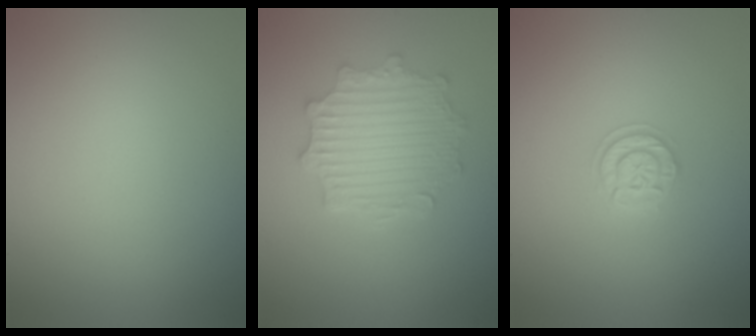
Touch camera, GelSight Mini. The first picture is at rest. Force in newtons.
{"total": 4.9, "press": 4.0, "slide": 2.8}
{"total": 1.7, "press": 1.7, "slide": 0.2}